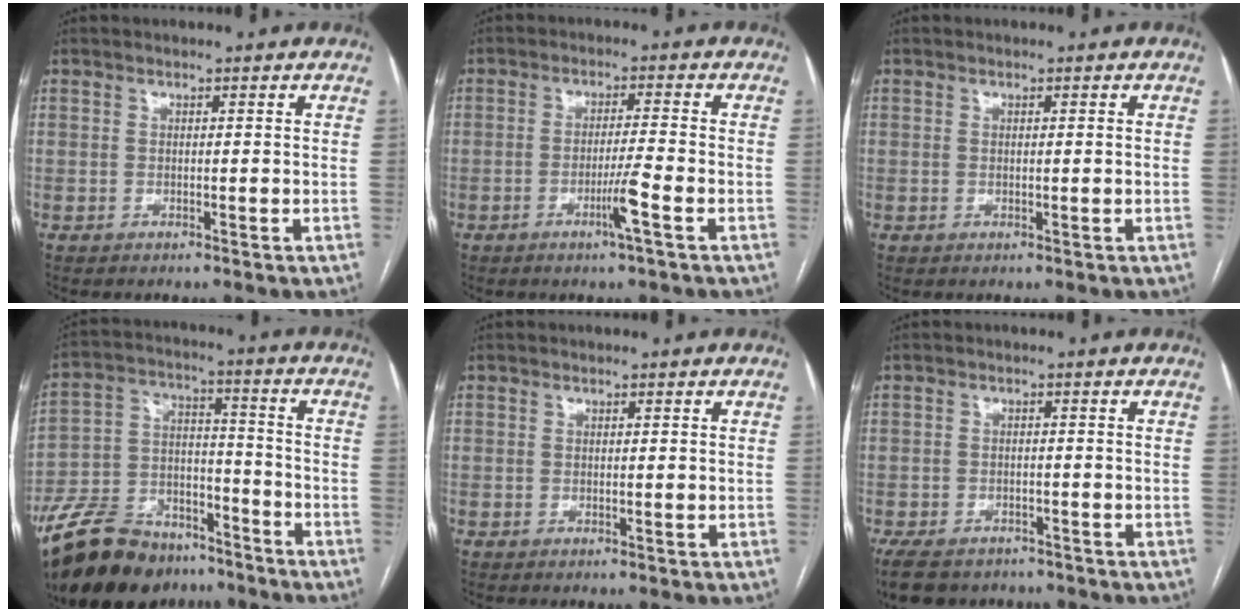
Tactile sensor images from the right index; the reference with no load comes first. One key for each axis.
{"total": 4.2, "fx": -2.1, "fy": -0.9, "fz": 3.5, "tx": -0.062, "ty": -0.008, "tz": -0.039}
{"total": 0.0}
{"total": 16.7, "fx": -12.7, "fy": 8.5, "fz": 6.6, "tx": -0.130, "ty": 0.030, "tz": -0.215}
{"total": 0.0}
{"total": 9.4, "fx": -7.1, "fy": 5.3, "fz": 3.2, "tx": -0.063, "ty": -0.010, "tz": -0.100}